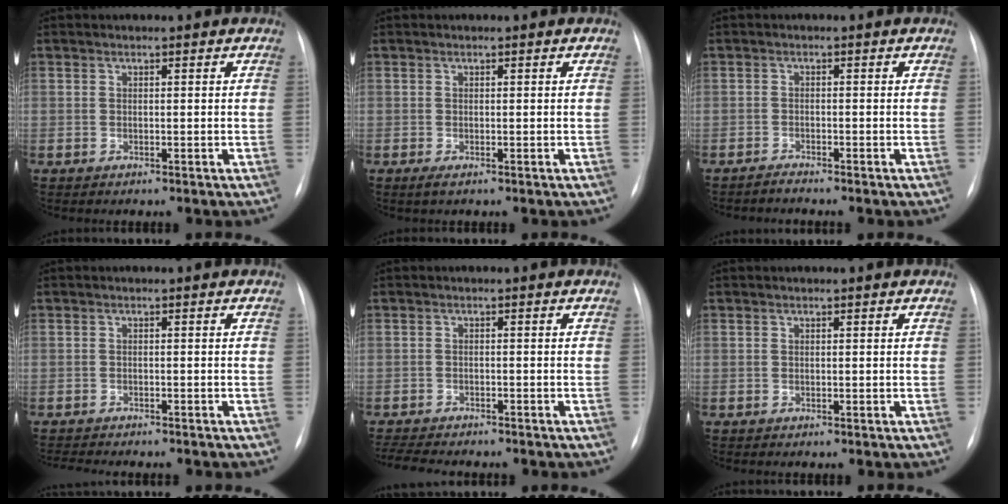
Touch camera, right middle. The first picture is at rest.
{"total": 0.8, "force": [-0.4, 0.1, 0.7], "torque": [-0.013, -0.003, -0.006]}
{"total": 1.1, "force": [-1.1, -0.2, -0.1], "torque": [-0.001, -0.005, -0.019]}
{"total": 7.5, "force": [-6.7, 1.3, 3.1], "torque": [-0.038, -0.002, -0.090]}
{"total": 8.7, "force": [-7.6, 1.9, 3.7], "torque": [-0.059, -0.006, -0.109]}
{"total": 0.0}